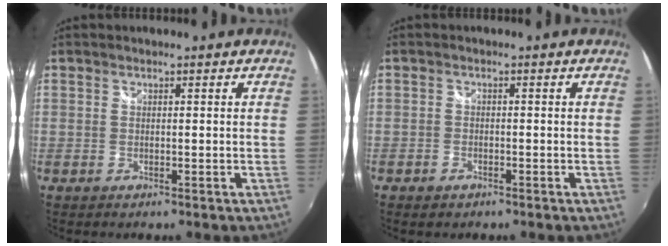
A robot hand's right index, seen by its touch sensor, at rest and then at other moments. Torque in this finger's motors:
{"motor_torque": [0.22, -0.17, 0.11, -0.01]}